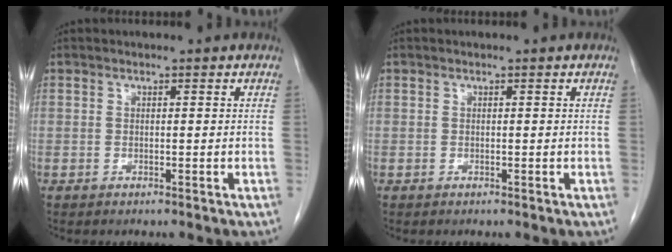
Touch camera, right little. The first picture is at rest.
{"total": 0.0}